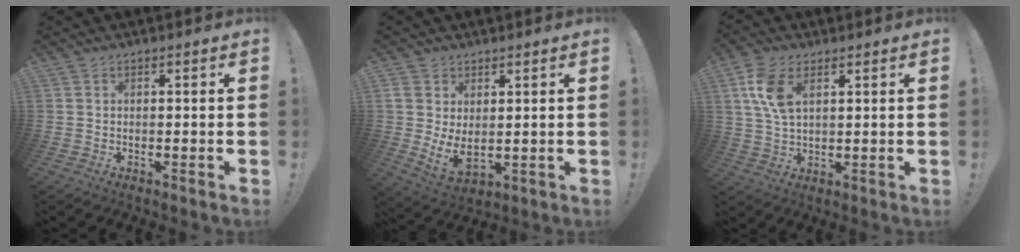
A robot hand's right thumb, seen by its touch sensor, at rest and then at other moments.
{"total": 6.7, "force": [2.3, 4.1, 4.8], "torque": [-0.072, -0.027, 0.049]}
{"total": 9.2, "force": [3.6, 4.8, 7.0], "torque": [-0.142, -0.008, 0.067]}